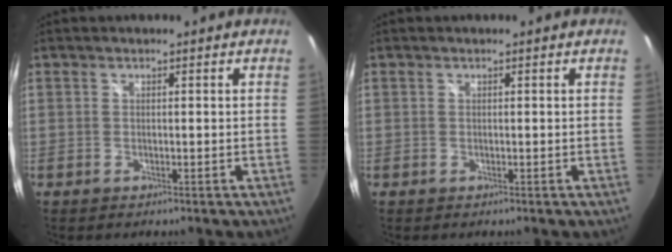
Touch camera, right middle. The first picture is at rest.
{"total": 0.0}